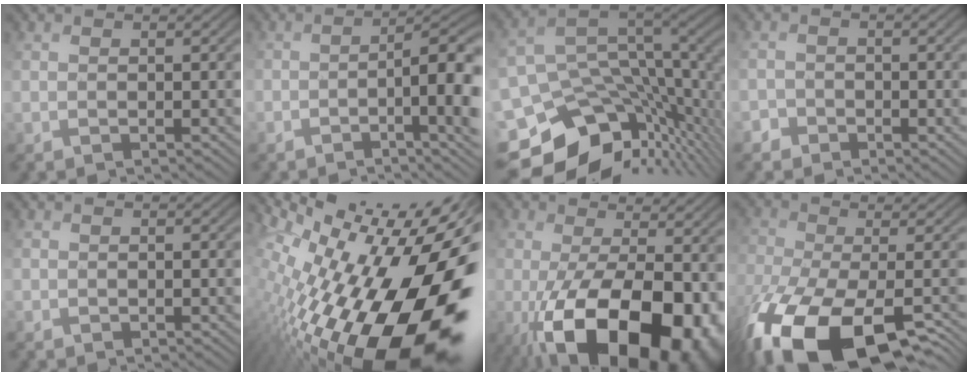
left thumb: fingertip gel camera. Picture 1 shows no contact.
{"total": 9.3, "force": [-3.5, 2.6, 8.2], "torque": [-0.121, 0.005, -0.037]}
{"total": 12.2, "force": [-4.4, 8.6, 7.4], "torque": [-0.184, -0.031, -0.048]}
{"total": 1.9, "force": [-1.6, 0.6, -1.0], "torque": [0.009, -0.001, -0.029]}
{"total": 0.0}
{"total": 19.5, "force": [-2.8, 8.6, 17.3], "torque": [-0.254, -0.033, -0.030]}
{"total": 17.2, "force": [-5.5, 8.9, 13.7], "torque": [-0.246, -0.031, -0.062]}
{"total": 17.5, "force": [-8.9, 7.9, 12.8], "torque": [-0.297, -0.063, -0.113]}